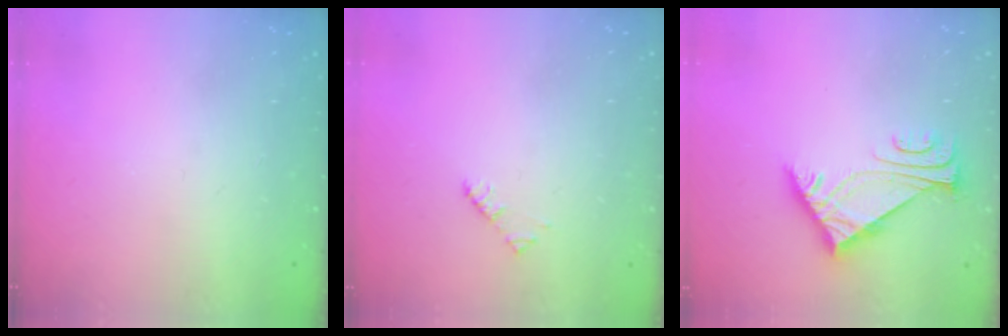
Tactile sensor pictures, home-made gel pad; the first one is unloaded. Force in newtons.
{"total": 1.9, "press": 1.9, "slide": 0.3}
{"total": 6.6, "press": 6.6, "slide": 1.0}